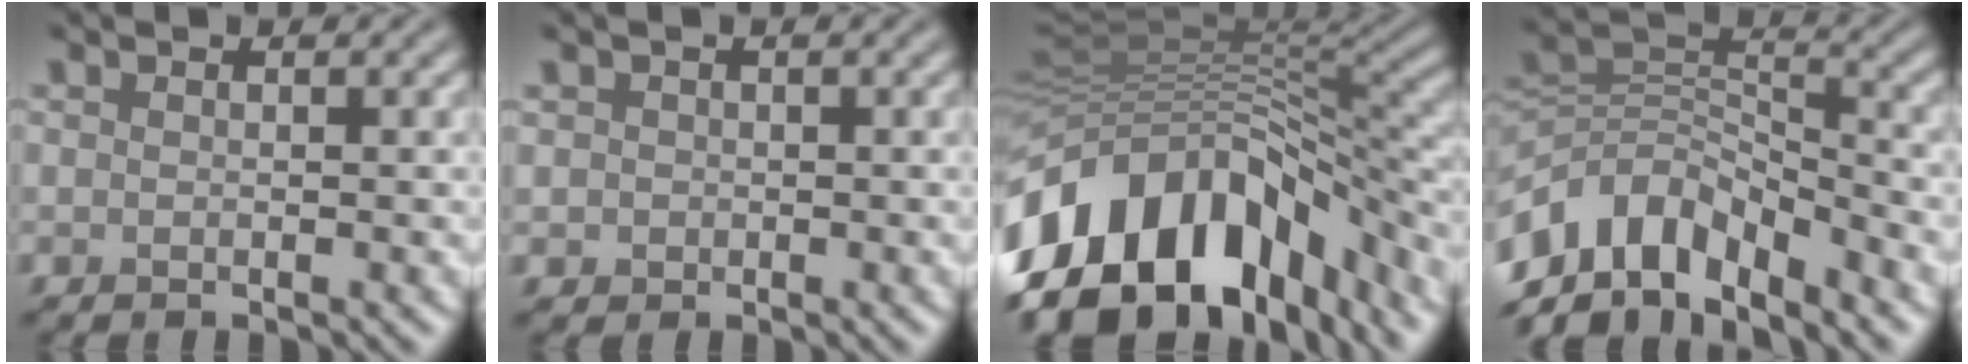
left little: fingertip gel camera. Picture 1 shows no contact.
{"total": 1.0, "force": [0.1, 1.0, 0.0], "torque": [0.010, -0.001, 0.002]}
{"total": 15.4, "force": [-8.4, 9.0, 9.2], "torque": [-0.191, 0.004, -0.133]}
{"total": 9.8, "force": [-6.3, 5.1, 5.5], "torque": [-0.092, 0.003, -0.125]}